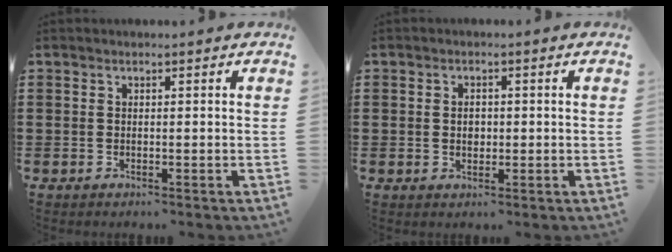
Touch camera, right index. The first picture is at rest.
{"total": 3.0, "force": [0.0, 2.0, 2.2], "torque": [-0.038, 0.003, -0.002]}